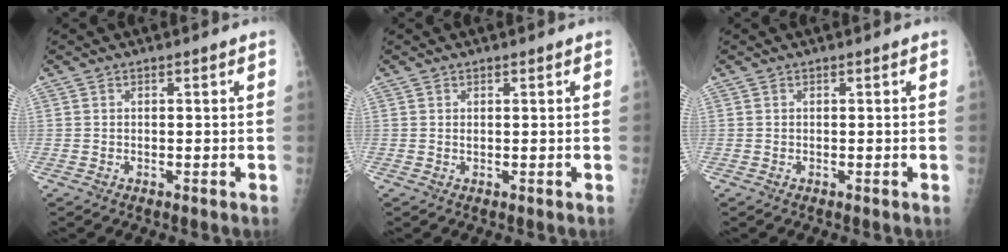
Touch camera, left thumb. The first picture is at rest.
{"total": 0.5, "force": [0.4, 0.3, 0.2], "torque": [-0.003, -0.003, 0.005]}
{"total": 0.0}